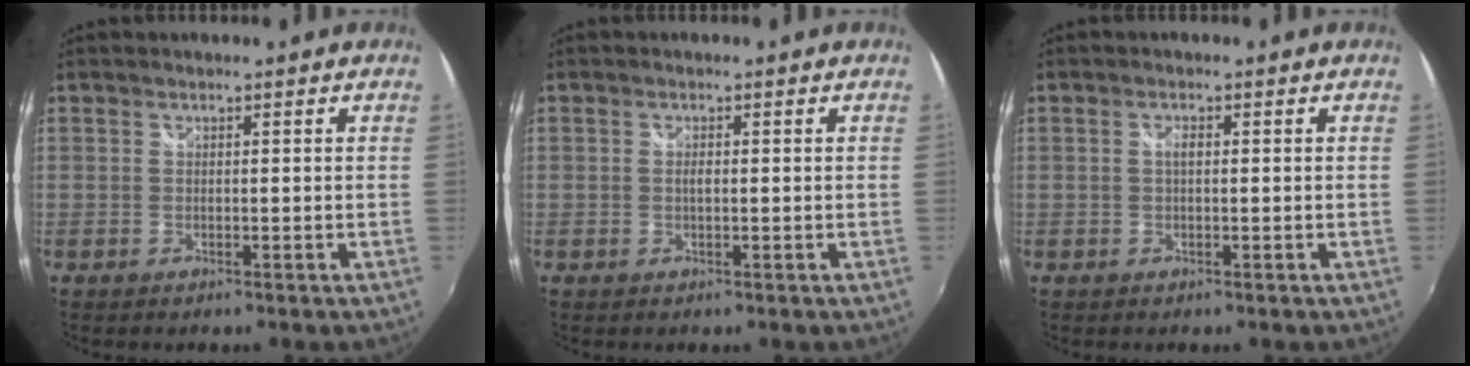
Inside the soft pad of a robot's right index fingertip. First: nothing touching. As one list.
[{"total": 1.0, "force": [0.0, 0.3, 1.0], "torque": [-0.019, 0.001, -0.003]}, {"total": 1.2, "force": [0.1, 0.5, 1.1], "torque": [-0.021, 0.003, -0.001]}]